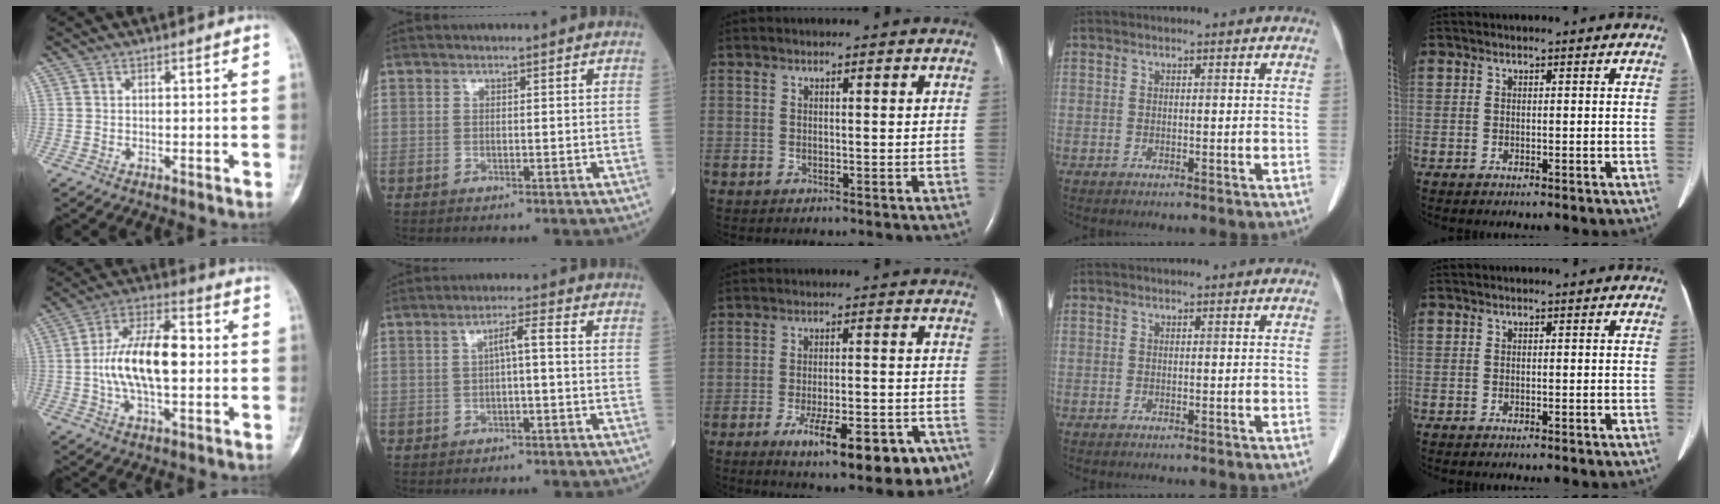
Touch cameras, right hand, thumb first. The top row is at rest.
{"thumb": {"total": 15.7, "force": [-0.1, 7.6, 13.7], "torque": [-0.240, 0.024, -0.009]}, "index": {"total": 2.9, "force": [0.0, 0.2, 2.9], "torque": [-0.048, 0.010, 0.000]}, "middle": {"total": 15.7, "force": [-9.2, 4.4, 12.0], "torque": [-0.114, 0.010, -0.123]}}